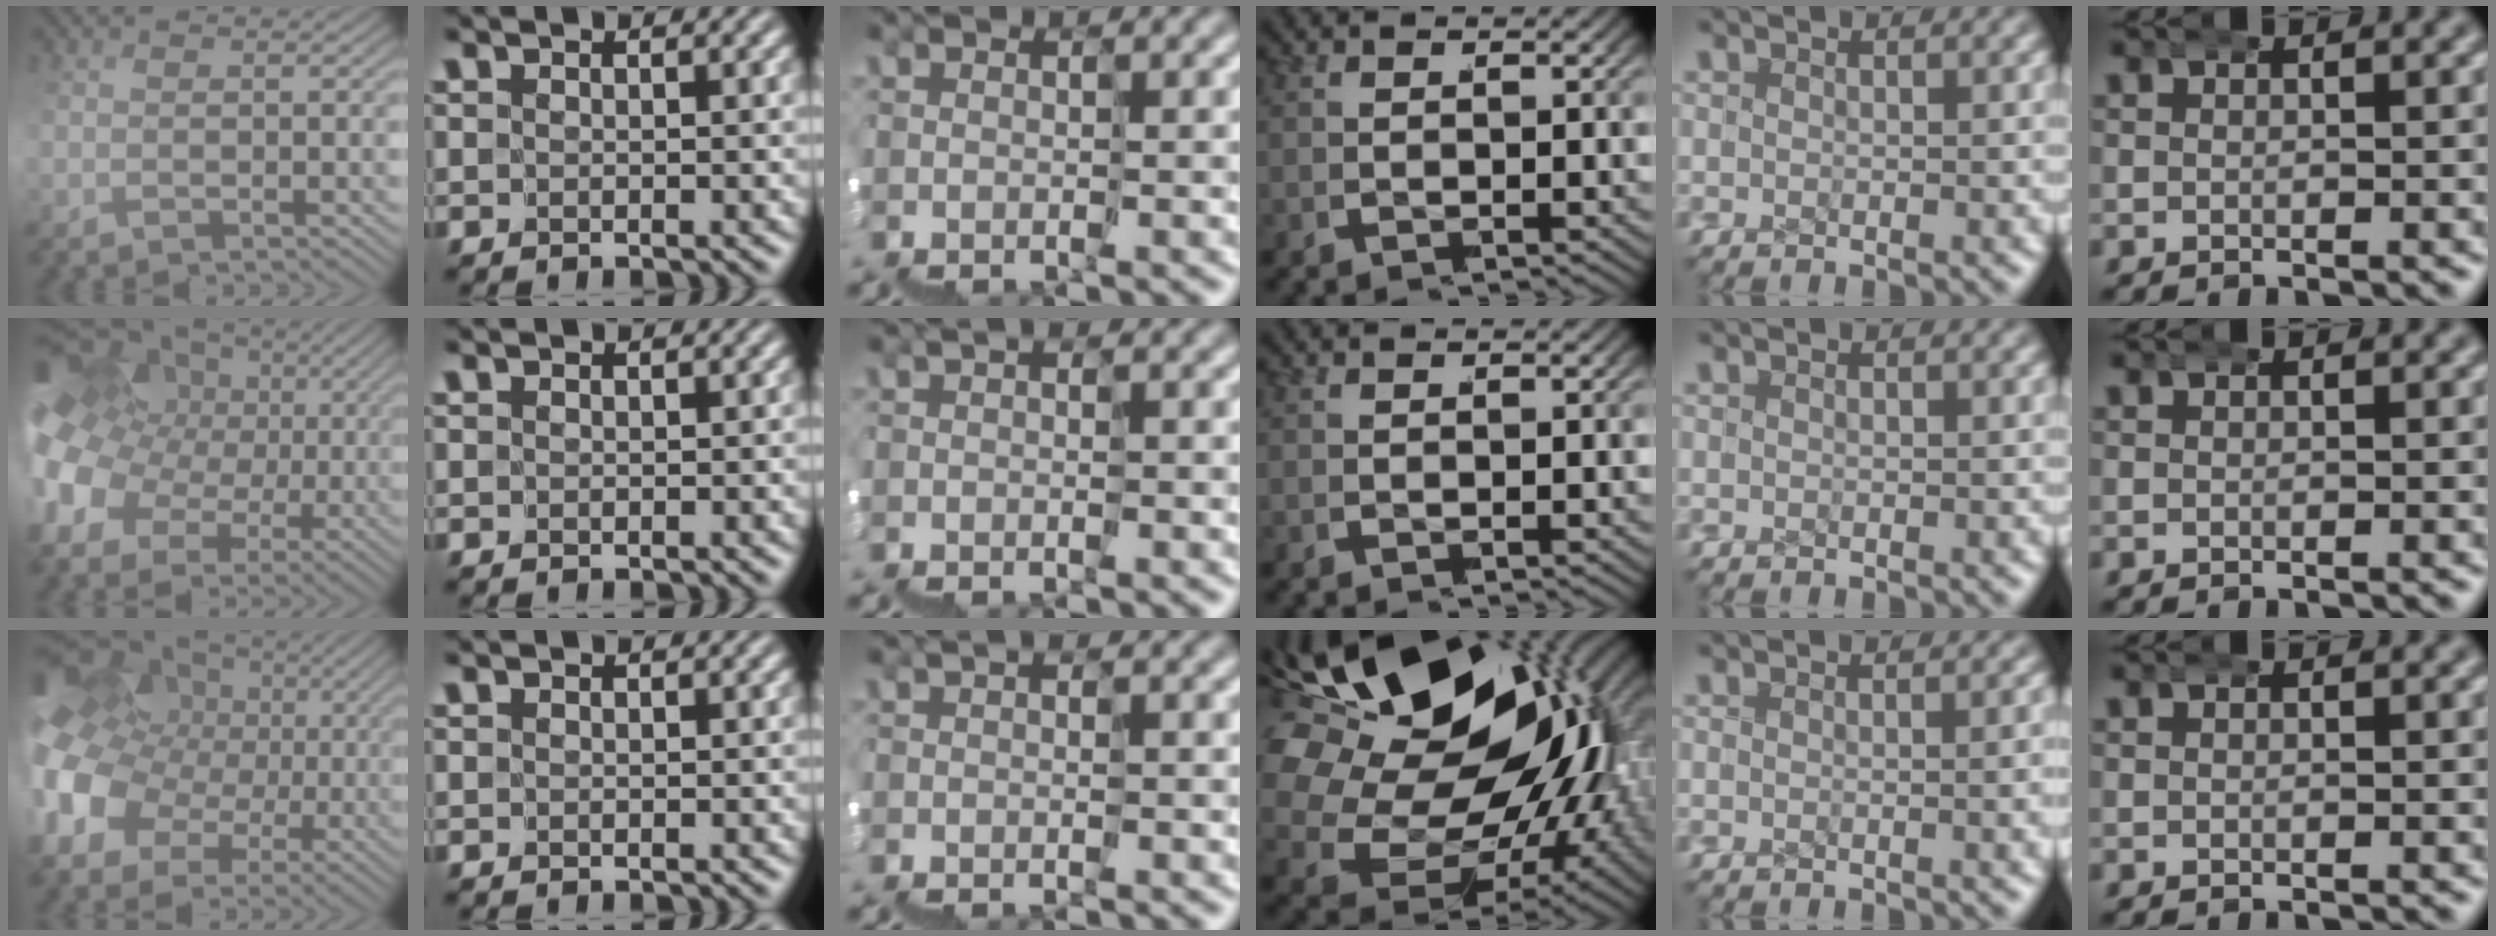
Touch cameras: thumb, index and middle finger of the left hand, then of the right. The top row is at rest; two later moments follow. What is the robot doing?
{"motion": "wrap", "object": "ethernet cable"}